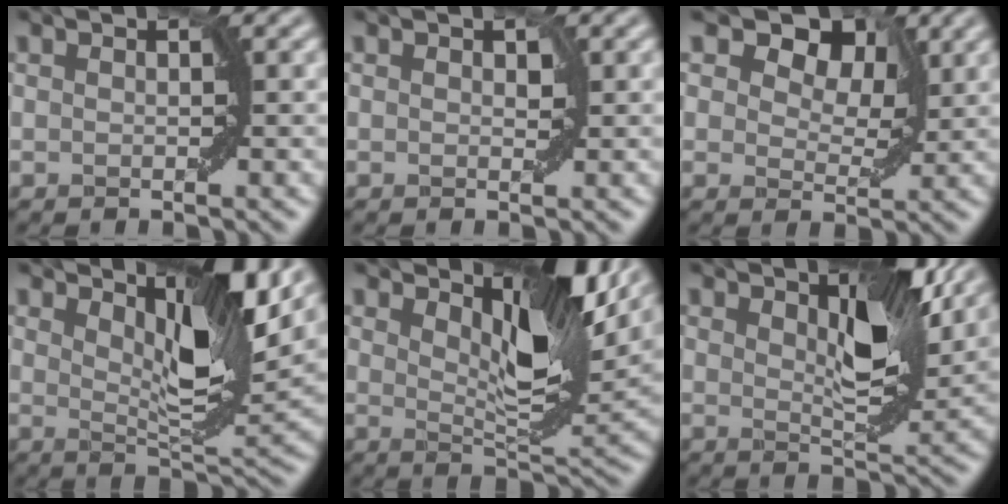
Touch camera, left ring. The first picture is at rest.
{"total": 0.6, "force": [0.2, 0.4, 0.4], "torque": [-0.002, -0.002, 0.004]}
{"total": 7.3, "force": [4.1, 4.3, 4.2], "torque": [-0.071, 0.007, 0.055]}
{"total": 7.7, "force": [4.3, 1.8, 6.2], "torque": [-0.094, -0.003, 0.077]}
{"total": 8.3, "force": [4.9, 2.3, 6.3], "torque": [-0.098, -0.001, 0.081]}
{"total": 6.4, "force": [3.1, 2.1, 5.2], "torque": [-0.080, -0.002, 0.049]}